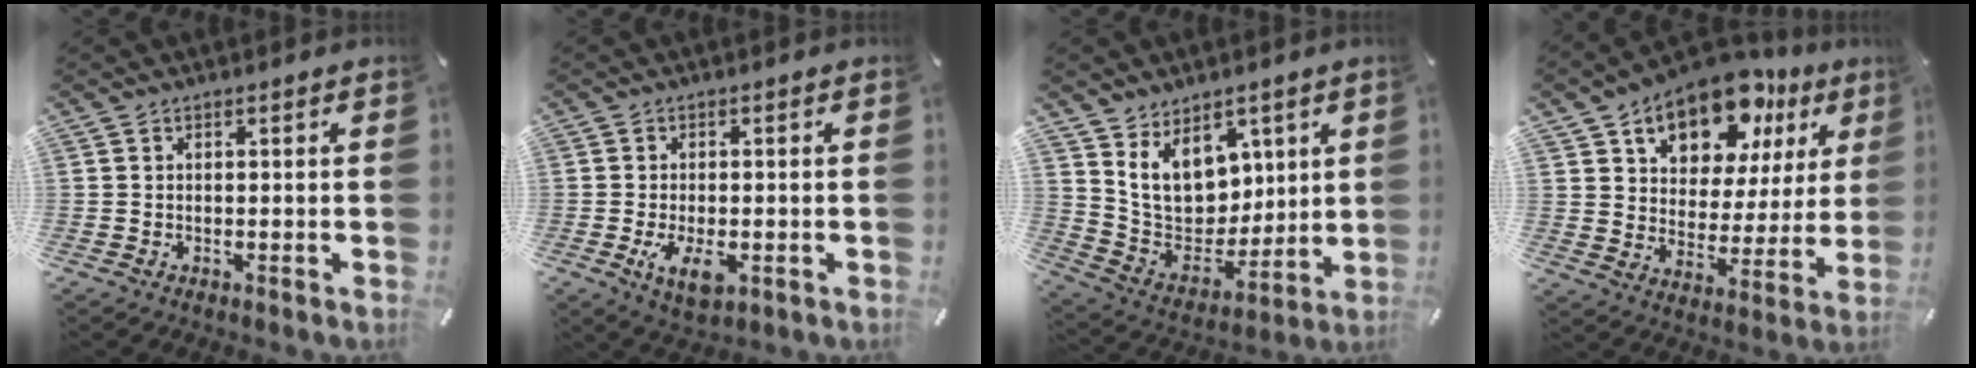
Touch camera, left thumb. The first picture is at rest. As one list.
[{"total": 5.7, "force": [-1.5, 3.0, 4.5], "torque": [-0.098, -0.008, -0.032]}, {"total": 13.4, "force": [6.6, 10.3, 5.5], "torque": [-0.117, -0.045, 0.135]}, {"total": 15.6, "force": [11.2, 8.6, 6.6], "torque": [-0.112, -0.076, 0.195]}]